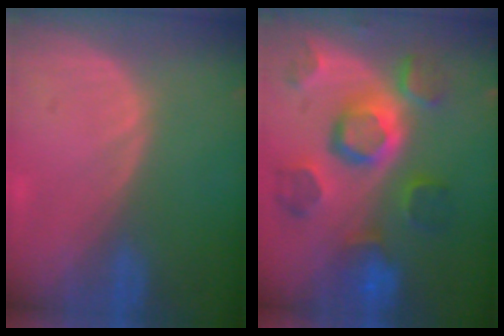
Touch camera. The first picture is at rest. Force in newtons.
{"total": 11.4, "press": 10.1, "slide": 5.2}